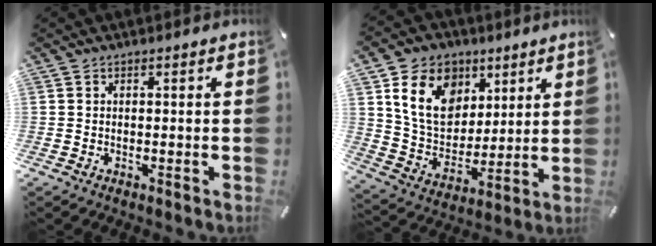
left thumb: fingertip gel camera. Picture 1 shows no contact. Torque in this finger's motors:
{"motor_torque": [2.05, 2.06, 1.39, -1.37, 0.16]}